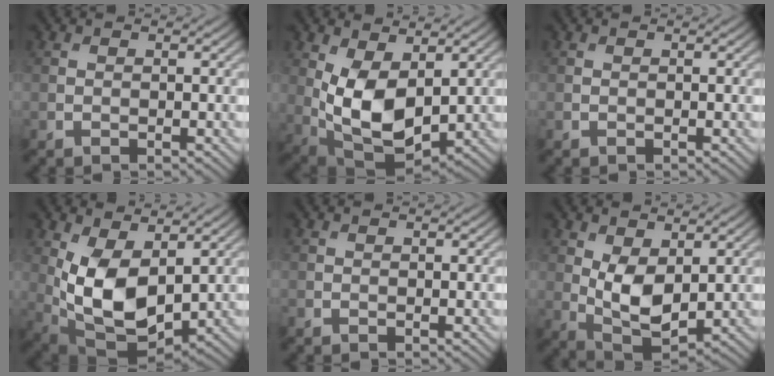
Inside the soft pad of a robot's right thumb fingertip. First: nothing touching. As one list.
[{"total": 9.3, "force": [1.2, 5.3, 7.5], "torque": [-0.172, -0.012, 0.026]}, {"total": 0.0}, {"total": 10.2, "force": [1.2, 5.7, 8.4], "torque": [-0.192, -0.012, 0.025]}, {"total": 0.5, "force": [-0.4, -0.2, -0.3], "torque": [0.010, -0.005, -0.007]}, {"total": 6.5, "force": [0.7, 3.7, 5.3], "torque": [-0.115, -0.006, 0.020]}]